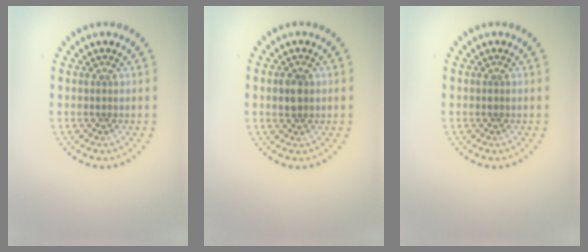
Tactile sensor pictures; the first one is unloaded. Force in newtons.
{"total": 1.8, "press": 1.8, "slide": 0.3}
{"total": 0.0}